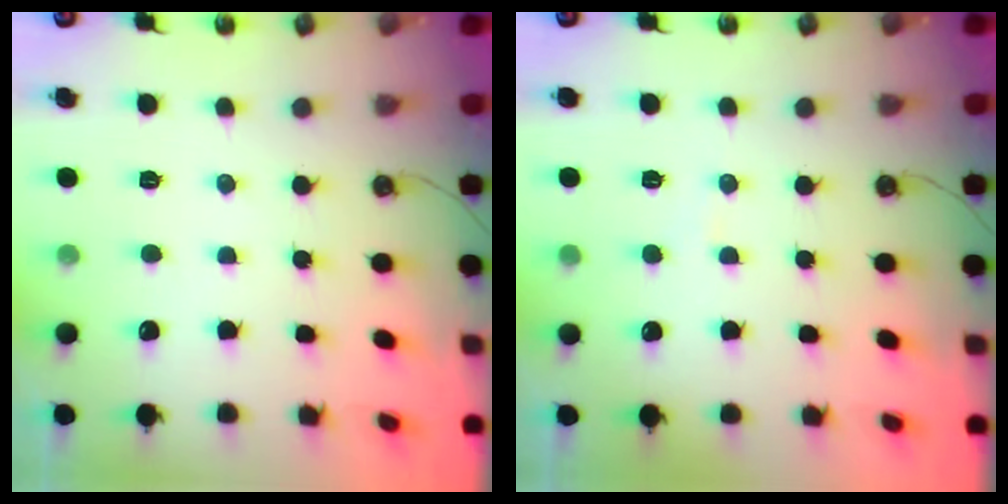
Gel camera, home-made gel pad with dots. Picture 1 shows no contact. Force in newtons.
{"total": 4.5, "press": 4.5, "slide": 0.4}